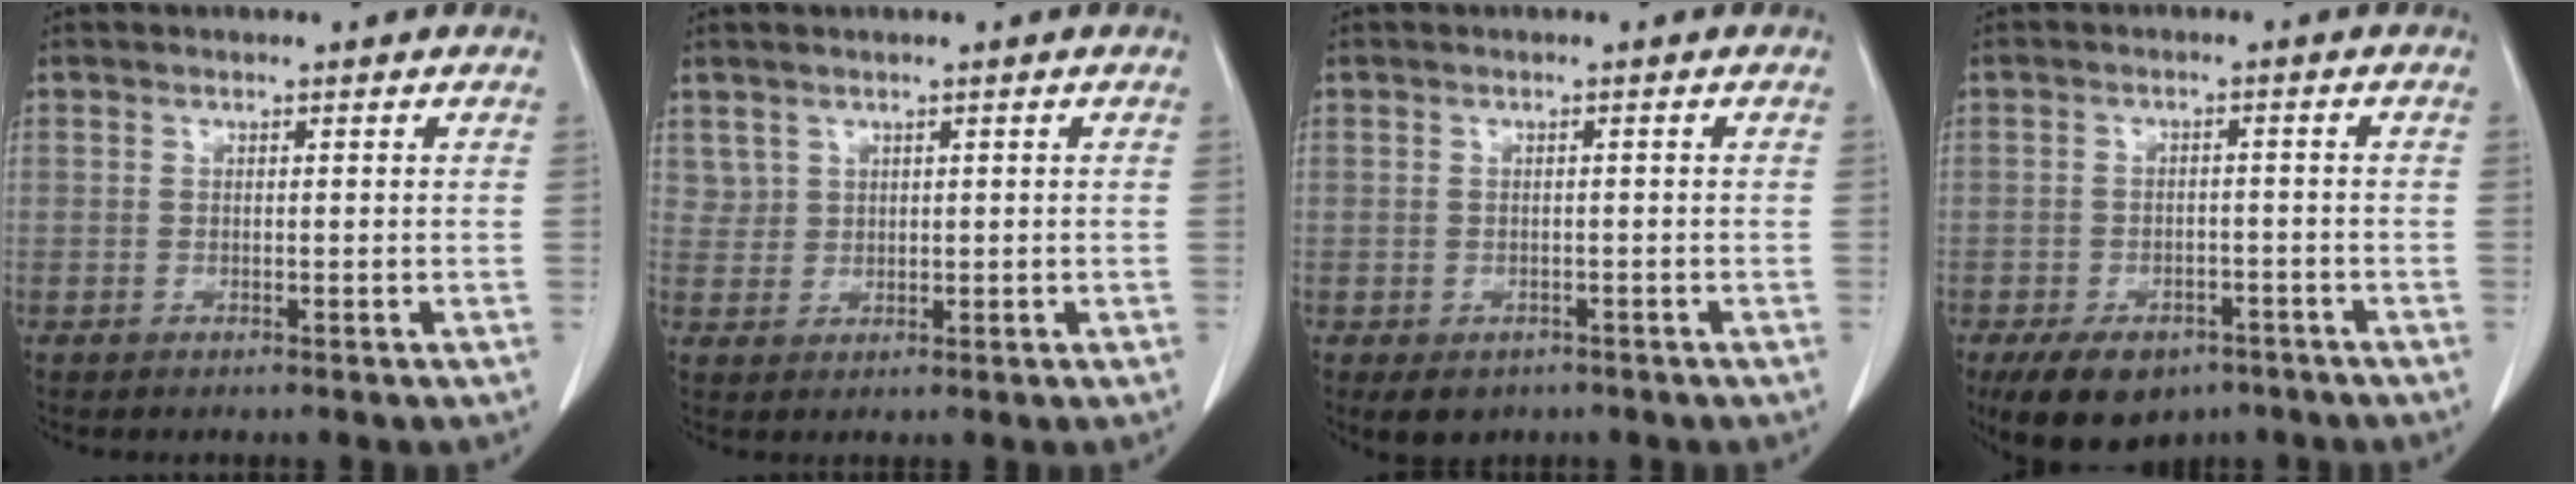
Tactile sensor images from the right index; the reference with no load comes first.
{"total": 2.4, "force": [1.4, 1.9, 0.1], "torque": [0.006, 0.004, 0.028]}
{"total": 3.7, "force": [-2.3, 2.5, 1.3], "torque": [-0.014, -0.001, -0.025]}
{"total": 10.0, "force": [-6.8, 5.6, 4.6], "torque": [-0.078, 0.000, -0.102]}